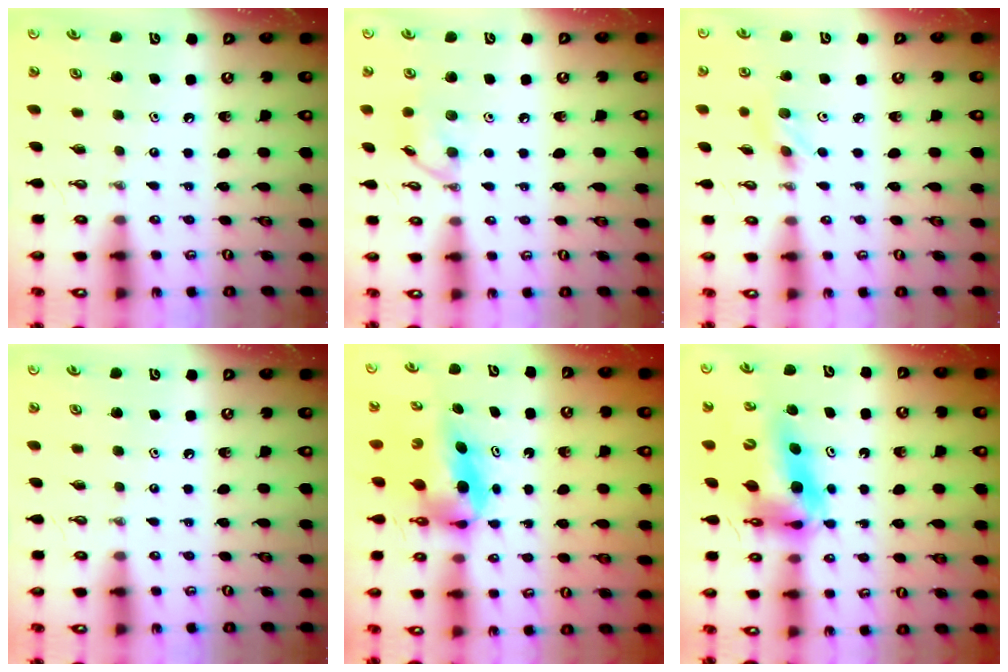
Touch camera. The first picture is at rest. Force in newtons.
{"total": 8.9, "press": 8.9, "slide": 0.5}
{"total": 4.1, "press": 3.9, "slide": 1.3}
{"total": 0.0}
{"total": 6.4, "press": 6.1, "slide": 2.1}
{"total": 13.7, "press": 13.6, "slide": 1.3}